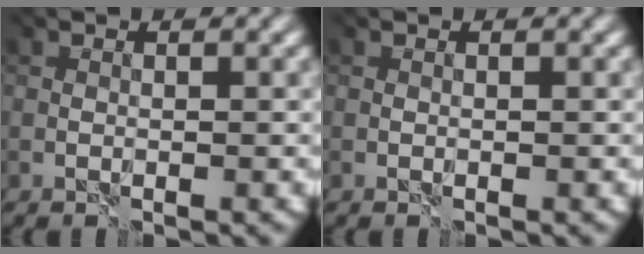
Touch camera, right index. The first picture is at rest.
{"total": 0.0}